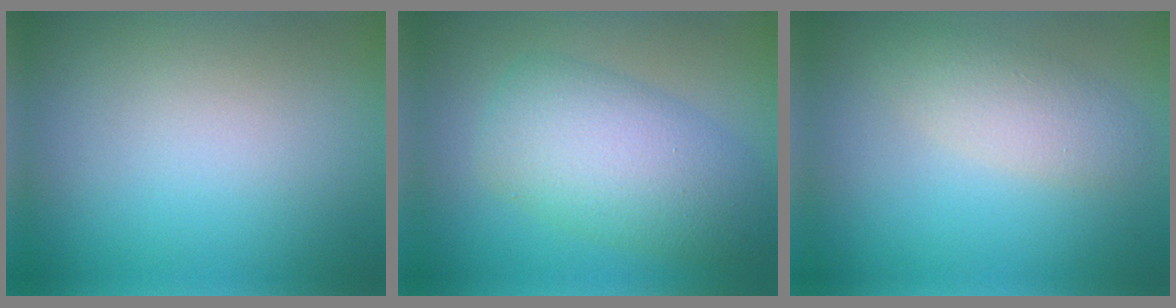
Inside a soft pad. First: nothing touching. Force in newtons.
{"total": 6.7, "press": 6.7, "slide": 0.2}
{"total": 2.6, "press": 2.6, "slide": 0.1}